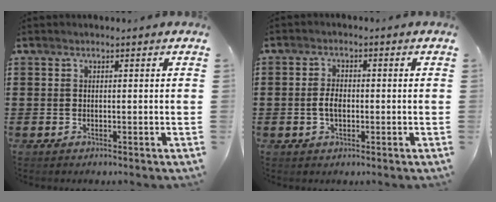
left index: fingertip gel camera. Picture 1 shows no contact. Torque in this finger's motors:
{"motor_torque": [0.34, 0.31, 0.17, 0.02]}